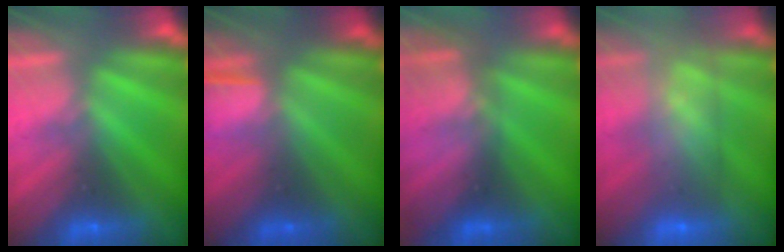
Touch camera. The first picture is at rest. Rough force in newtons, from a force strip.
{"total": 1.3}
{"total": 2.8}
{"total": 9.1}